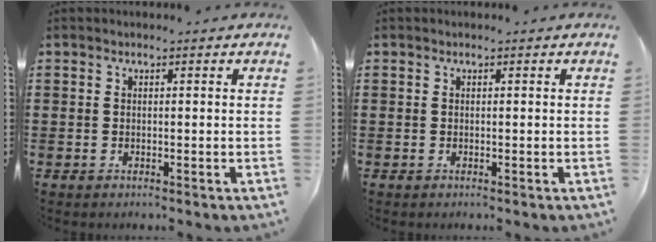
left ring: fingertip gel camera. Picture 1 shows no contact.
{"total": 0.0}